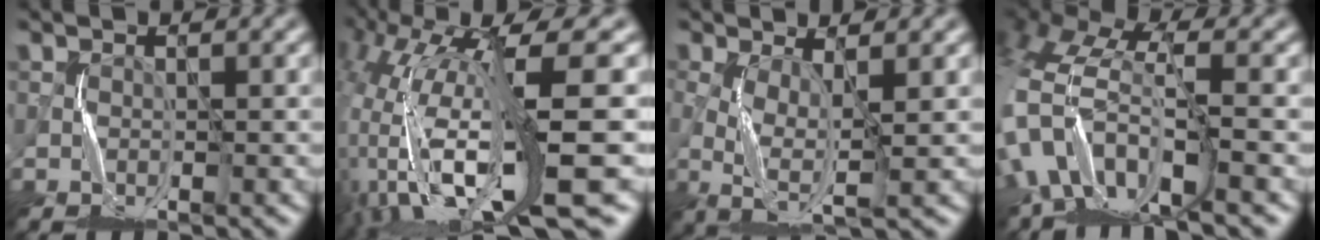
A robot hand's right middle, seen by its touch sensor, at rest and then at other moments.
{"total": 14.7, "force": [-3.2, 2.5, 14.2], "torque": [-0.256, 0.007, -0.038]}
{"total": 3.3, "force": [-0.2, 0.9, 3.1], "torque": [-0.073, -0.006, -0.004]}
{"total": 9.9, "force": [-3.5, 5.0, 7.8], "torque": [-0.172, 0.006, -0.076]}